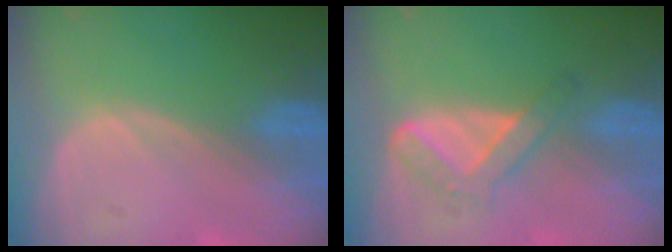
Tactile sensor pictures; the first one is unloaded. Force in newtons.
{"total": 4.8, "press": 4.3, "slide": 2.1}